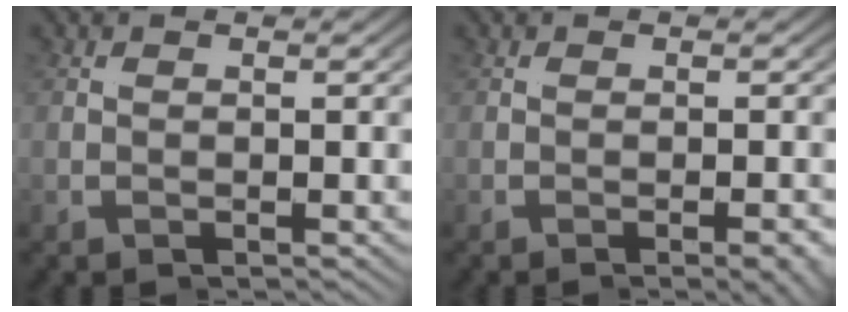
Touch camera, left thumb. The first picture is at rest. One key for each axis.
{"total": 1.3, "fx": -0.7, "fy": 0.2, "fz": 1.1, "tx": -0.028, "ty": 0.000, "tz": -0.018}